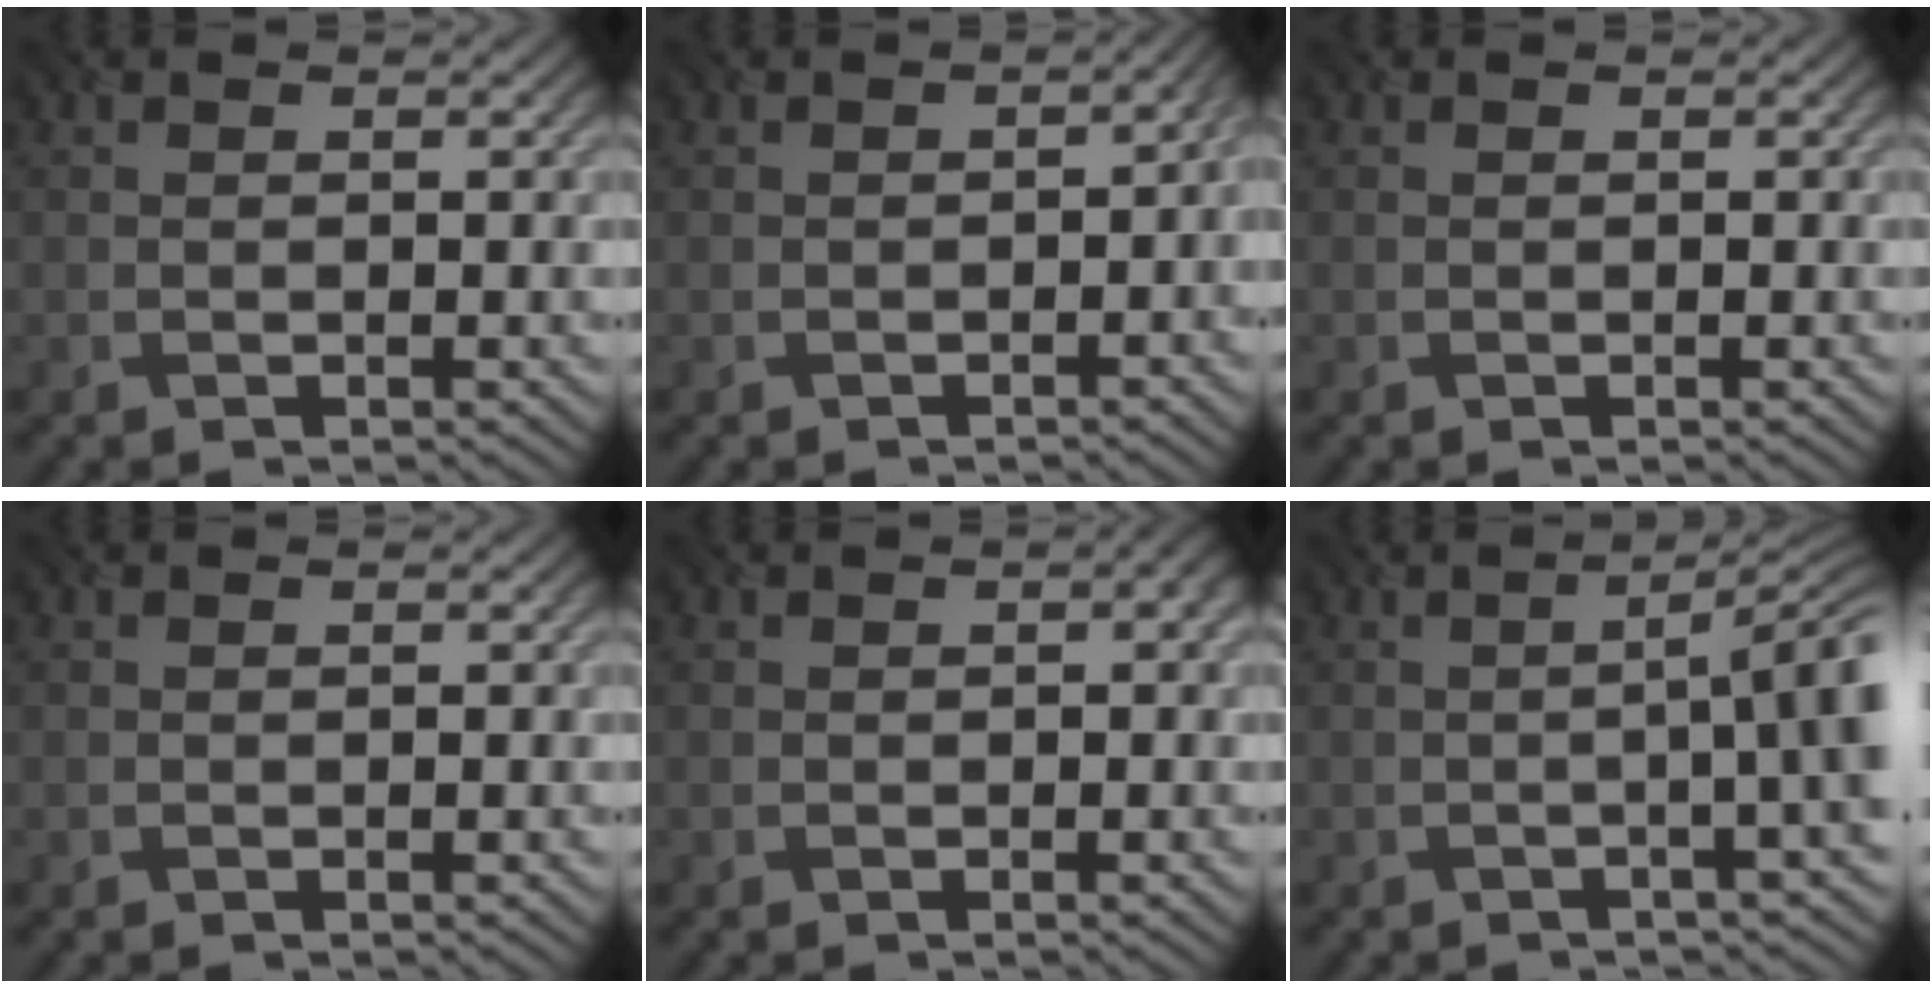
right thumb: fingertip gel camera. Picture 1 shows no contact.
{"total": 2.8, "force": [-1.0, 1.6, 2.1], "torque": [-0.025, -0.007, -0.014]}
{"total": 0.0}
{"total": 0.0}
{"total": 1.3, "force": [0.1, 0.7, 1.1], "torque": [-0.015, 0.001, 0.001]}
{"total": 7.3, "force": [-0.5, 1.4, 7.1], "torque": [-0.093, 0.008, -0.013]}